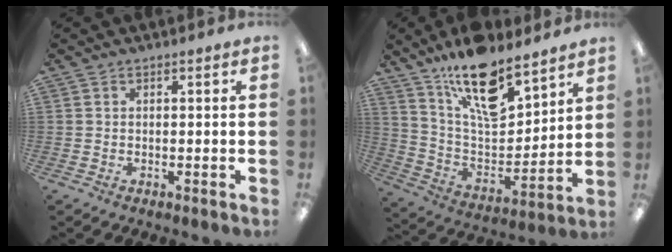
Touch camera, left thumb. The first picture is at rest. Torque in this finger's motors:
{"motor_torque": [2.57, 1.53, 1.45, -1.32, 0.13]}